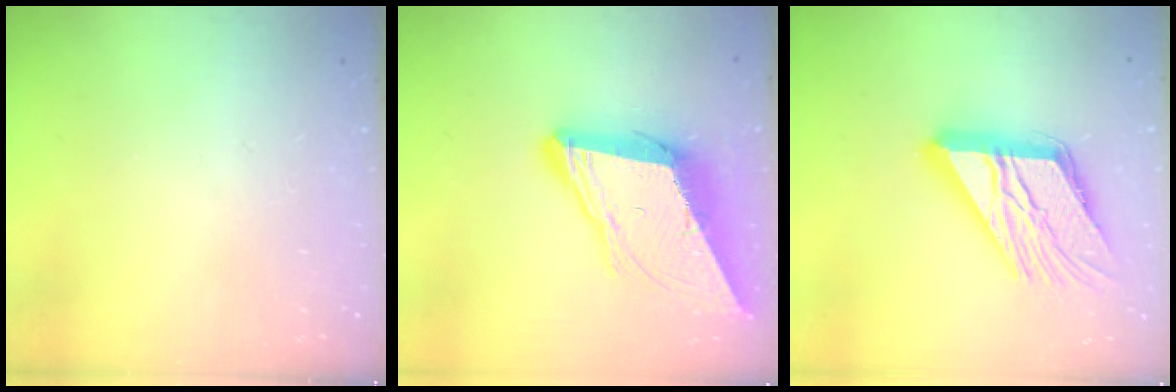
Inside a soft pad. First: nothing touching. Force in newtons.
{"total": 15.9, "press": 15.4, "slide": 3.9}
{"total": 20.6, "press": 20.5, "slide": 2.2}